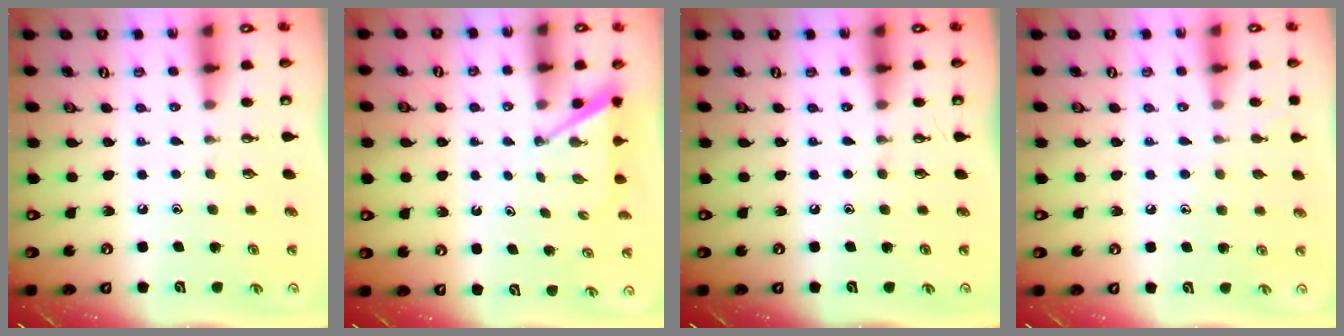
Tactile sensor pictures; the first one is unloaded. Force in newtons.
{"total": 2.9, "press": 2.9, "slide": 0.2}
{"total": 0.0}
{"total": 4.8, "press": 4.8, "slide": 0.5}